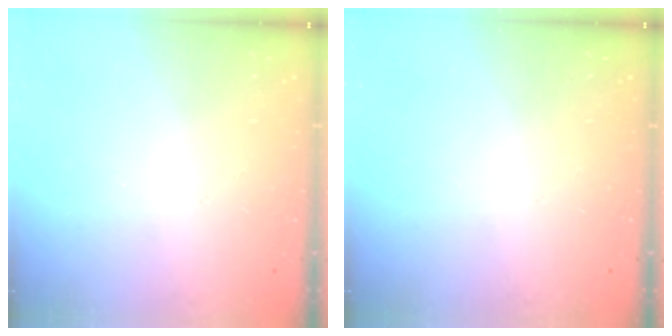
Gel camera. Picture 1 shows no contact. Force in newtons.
{"total": 0.0}